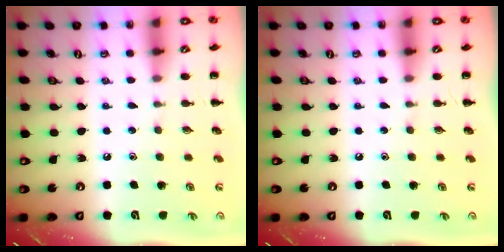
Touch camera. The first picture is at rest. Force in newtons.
{"total": 0.0}